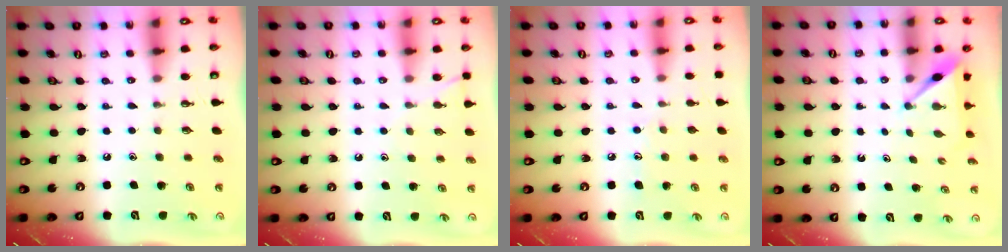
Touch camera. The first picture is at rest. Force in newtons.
{"total": 5.9, "press": 5.9, "slide": 0.6}
{"total": 6.2, "press": 6.2, "slide": 0.4}
{"total": 4.6, "press": 4.6, "slide": 0.4}